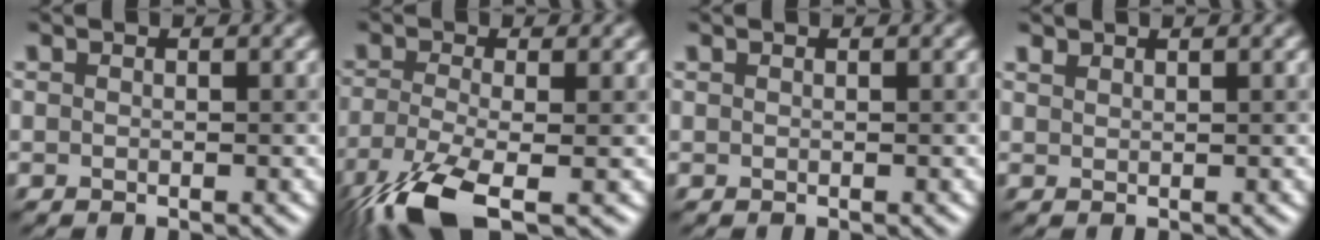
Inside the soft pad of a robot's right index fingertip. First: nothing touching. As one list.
[{"total": 7.8, "force": [-4.7, 2.2, 5.8], "torque": [-0.125, -0.011, -0.089]}, {"total": 0.0}, {"total": 0.8, "force": [0.8, 0.1, 0.0], "torque": [0.002, 0.003, 0.016]}]